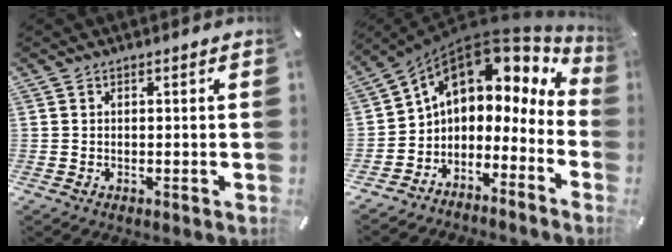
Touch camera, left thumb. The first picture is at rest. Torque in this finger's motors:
{"motor_torque": [1.23, 3.78, 1.58, -0.02, 0.44]}